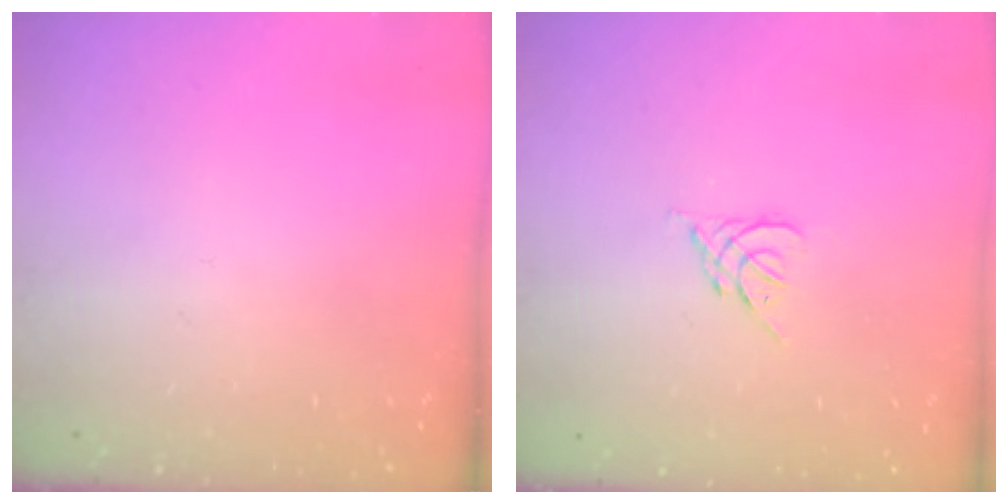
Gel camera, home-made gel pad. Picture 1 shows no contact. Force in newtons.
{"total": 2.6, "press": 2.5, "slide": 0.7}